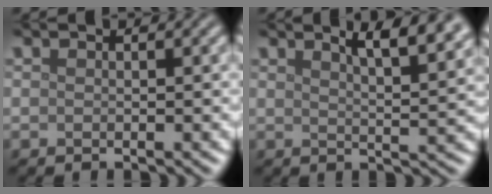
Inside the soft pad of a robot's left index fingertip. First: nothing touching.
{"total": 6.5, "force": [4.2, 2.0, 4.6], "torque": [-0.033, 0.027, 0.037]}